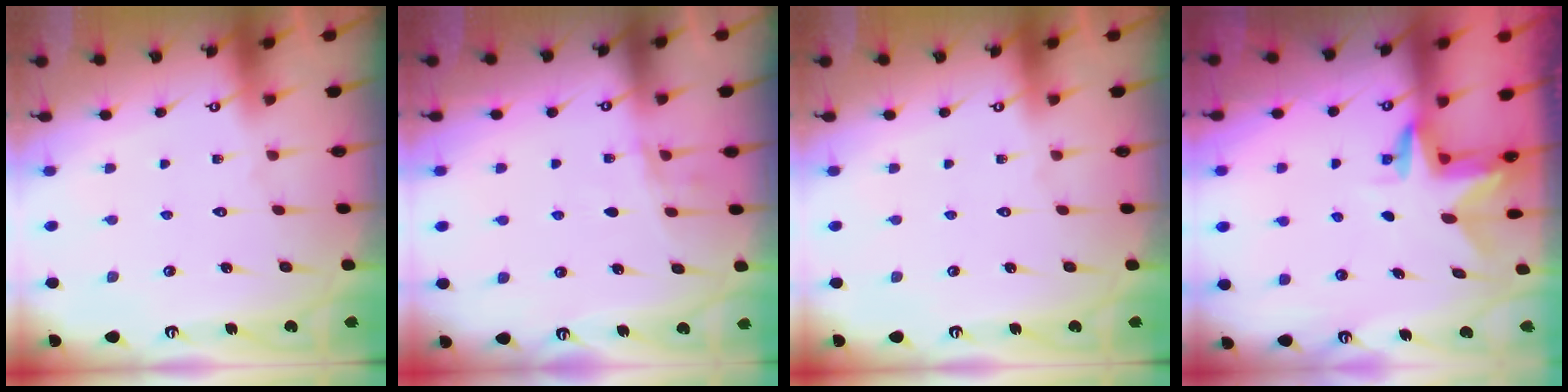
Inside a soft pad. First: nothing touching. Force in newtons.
{"total": 4.6, "press": 4.4, "slide": 1.4}
{"total": 0.0}
{"total": 3.0, "press": 3.0, "slide": 0.3}